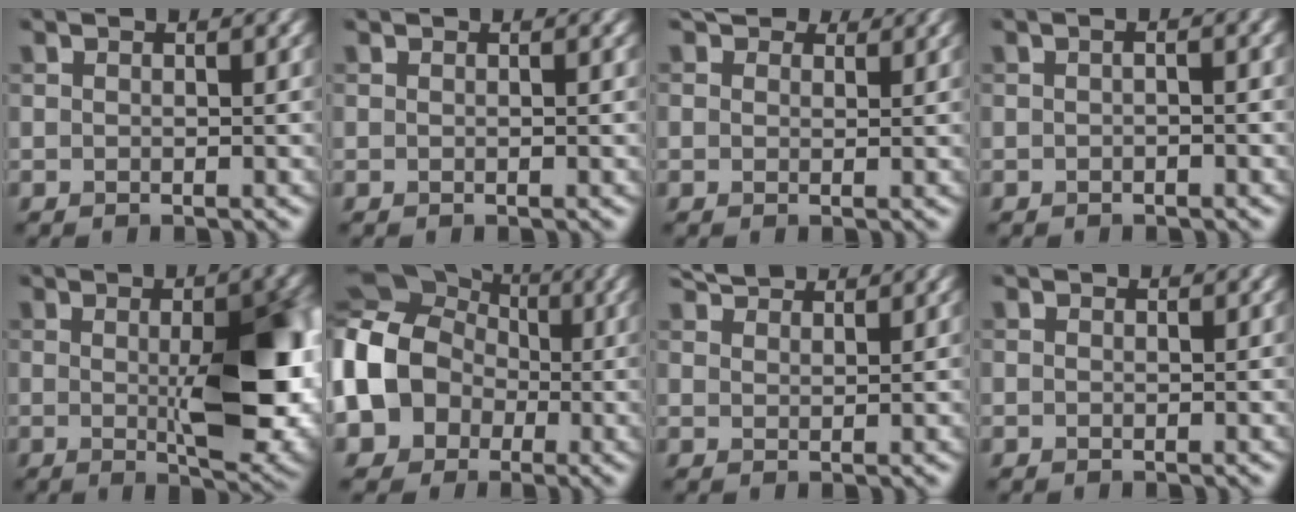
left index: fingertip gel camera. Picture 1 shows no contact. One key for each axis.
{"total": 0.0}
{"total": 3.6, "fx": 2.5, "fy": 2.2, "fz": 1.5, "tx": -0.034, "ty": -0.002, "tz": 0.034}
{"total": 1.2, "fx": -0.3, "fy": 0.2, "fz": 1.2, "tx": -0.020, "ty": -0.001, "tz": -0.009}
{"total": 10.6, "fx": -0.4, "fy": 3.5, "fz": 10.0, "tx": -0.137, "ty": -0.015, "tz": 0.006}
{"total": 14.9, "fx": -1.8, "fy": 13.1, "fz": 6.9, "tx": -0.174, "ty": -0.006, "tz": -0.073}
{"total": 3.1, "fx": 2.9, "fy": 0.8, "fz": 0.9, "tx": -0.021, "ty": 0.008, "tz": 0.048}
{"total": 0.0}